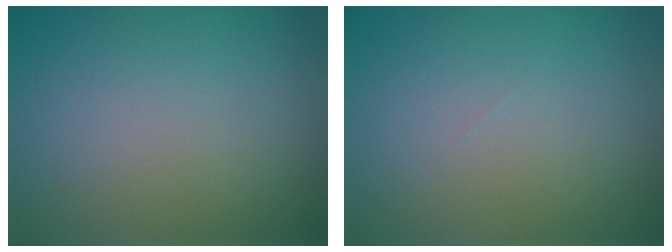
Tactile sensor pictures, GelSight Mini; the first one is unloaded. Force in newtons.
{"total": 0.0}